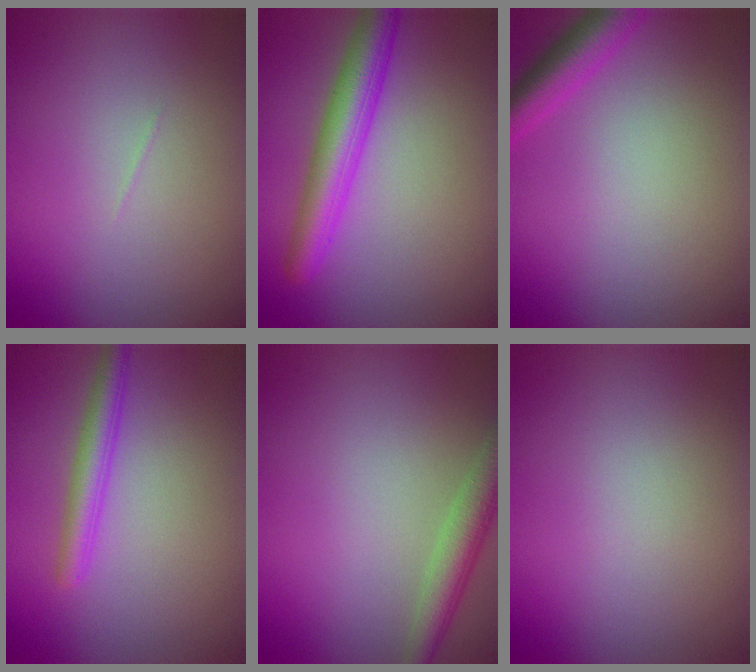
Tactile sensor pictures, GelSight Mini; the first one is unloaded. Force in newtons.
{"total": 5.0, "press": 5.0, "slide": 0.1}
{"total": 3.5, "press": 3.5, "slide": 0.2}
{"total": 2.7, "press": 2.7, "slide": 0.1}
{"total": 3.5, "press": 3.5, "slide": 0.1}
{"total": 0.0}